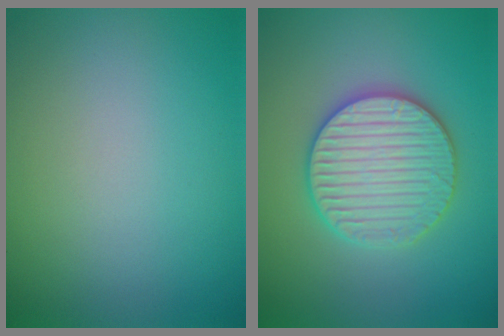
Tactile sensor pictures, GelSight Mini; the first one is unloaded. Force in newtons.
{"total": 5.9, "press": 5.8, "slide": 1.1}